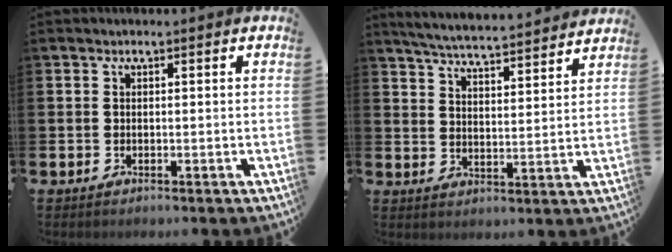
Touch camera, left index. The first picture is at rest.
{"total": 5.7, "force": [5.6, -0.1, 0.9], "torque": [-0.042, -0.041, 0.098]}